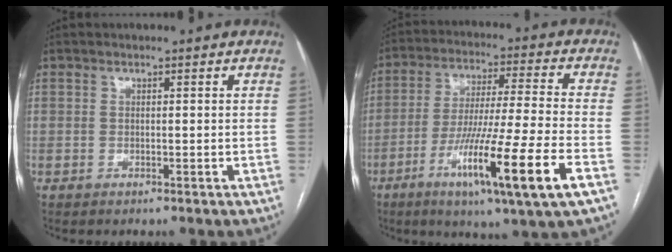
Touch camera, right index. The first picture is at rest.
{"total": 18.0, "force": [-7.8, -0.8, 16.2], "torque": [-0.290, -0.035, -0.134]}